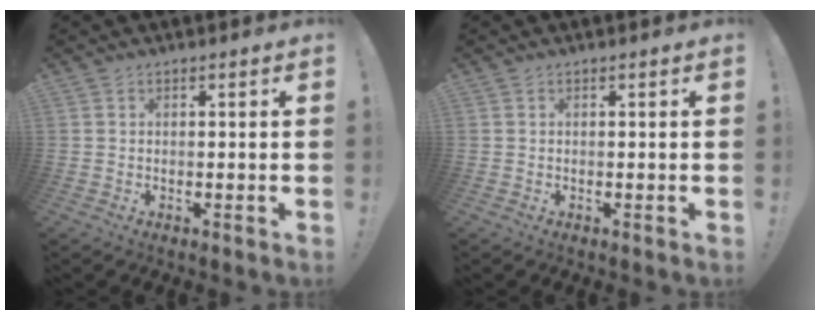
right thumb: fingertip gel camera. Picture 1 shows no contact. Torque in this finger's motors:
{"motor_torque": [-0.12, 0.12, 0.00, 0.00, 0.04]}